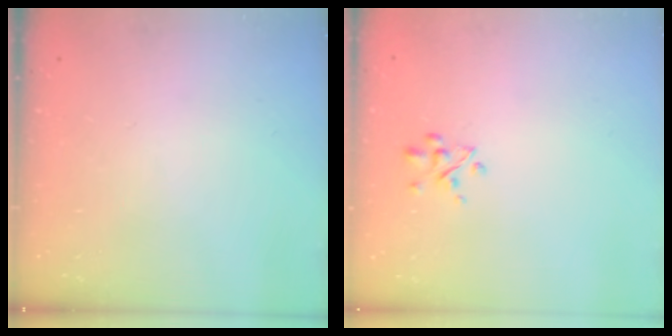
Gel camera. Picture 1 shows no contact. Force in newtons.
{"total": 2.9, "press": 2.7, "slide": 0.9}